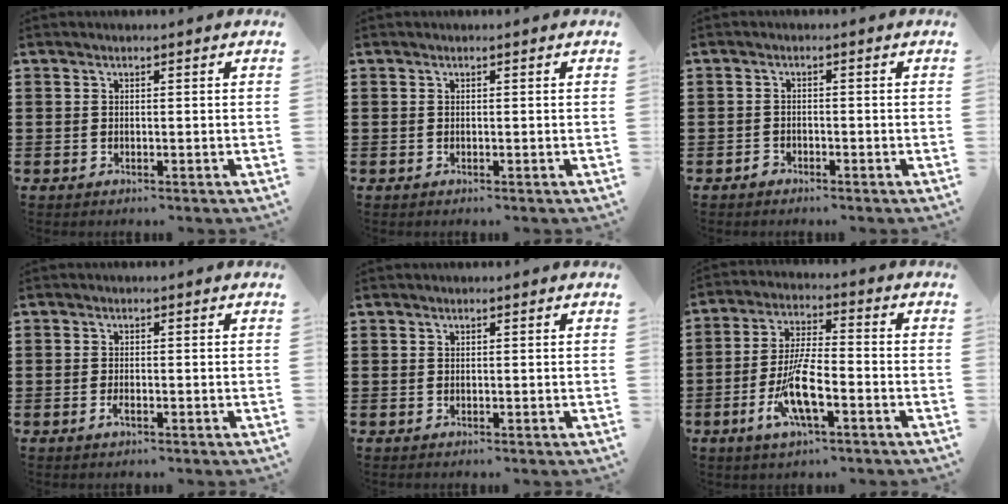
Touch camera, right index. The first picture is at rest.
{"total": 0.0}
{"total": 1.2, "force": [-1.1, 0.5, 0.1], "torque": [-0.006, 0.001, -0.024]}
{"total": 1.4, "force": [-0.8, 0.4, 1.1], "torque": [-0.029, -0.007, -0.017]}
{"total": 0.0}
{"total": 9.1, "force": [-3.8, 2.3, 7.9], "torque": [-0.166, -0.009, -0.070]}